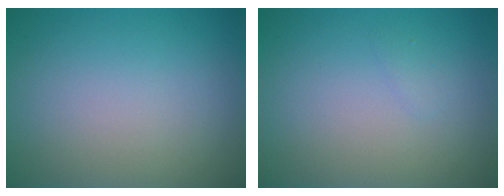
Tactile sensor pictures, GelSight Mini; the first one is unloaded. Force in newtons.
{"total": 0.6, "press": 0.6, "slide": 0.0}